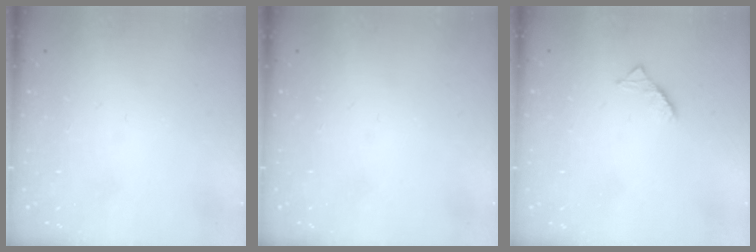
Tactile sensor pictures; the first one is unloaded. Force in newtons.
{"total": 0.0}
{"total": 2.6, "press": 2.6, "slide": 0.4}